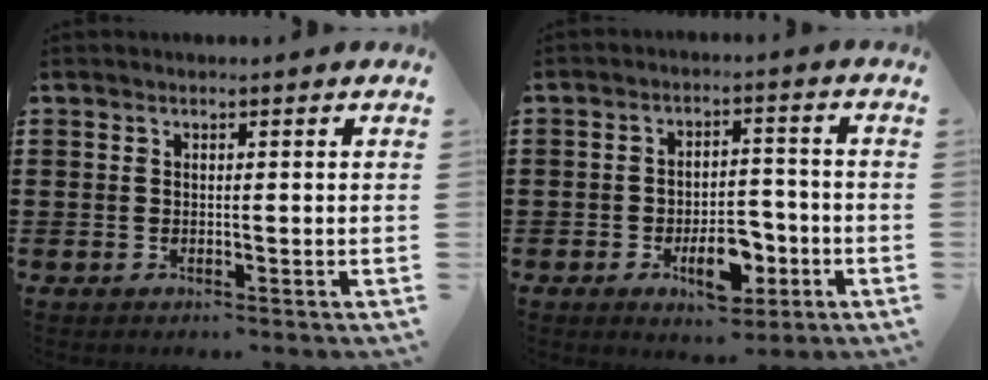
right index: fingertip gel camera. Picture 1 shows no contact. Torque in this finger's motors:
{"motor_torque": [1.70, -0.45, 0.33, 0.05]}